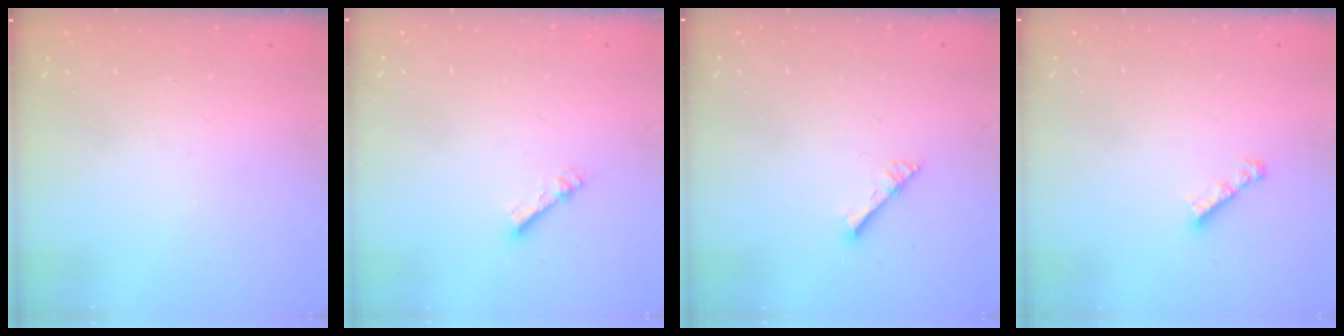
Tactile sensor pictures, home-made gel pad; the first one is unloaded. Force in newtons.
{"total": 2.3, "press": 2.2, "slide": 0.4}
{"total": 2.9, "press": 2.9, "slide": 0.3}
{"total": 2.4, "press": 2.4, "slide": 0.1}